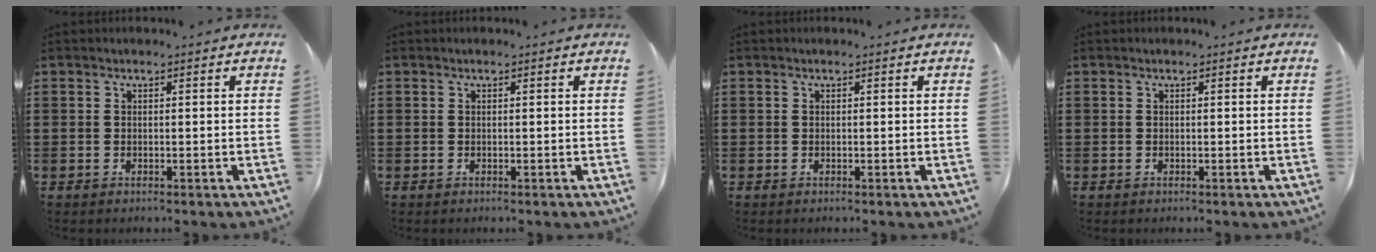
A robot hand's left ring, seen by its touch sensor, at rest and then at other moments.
{"total": 0.0}
{"total": 0.0}
{"total": 0.0}